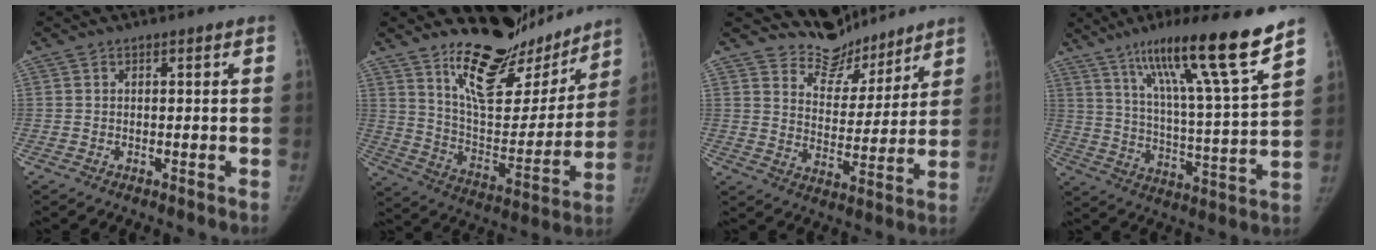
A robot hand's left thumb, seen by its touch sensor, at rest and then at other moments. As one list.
[{"total": 21.6, "force": [17.4, 8.6, 9.6], "torque": [-0.082, -0.120, 0.279]}, {"total": 9.9, "force": [9.2, 3.7, 0.1], "torque": [0.031, -0.080, 0.161]}, {"total": 19.8, "force": [13.5, 0.6, 14.4], "torque": [-0.216, -0.064, 0.222]}]